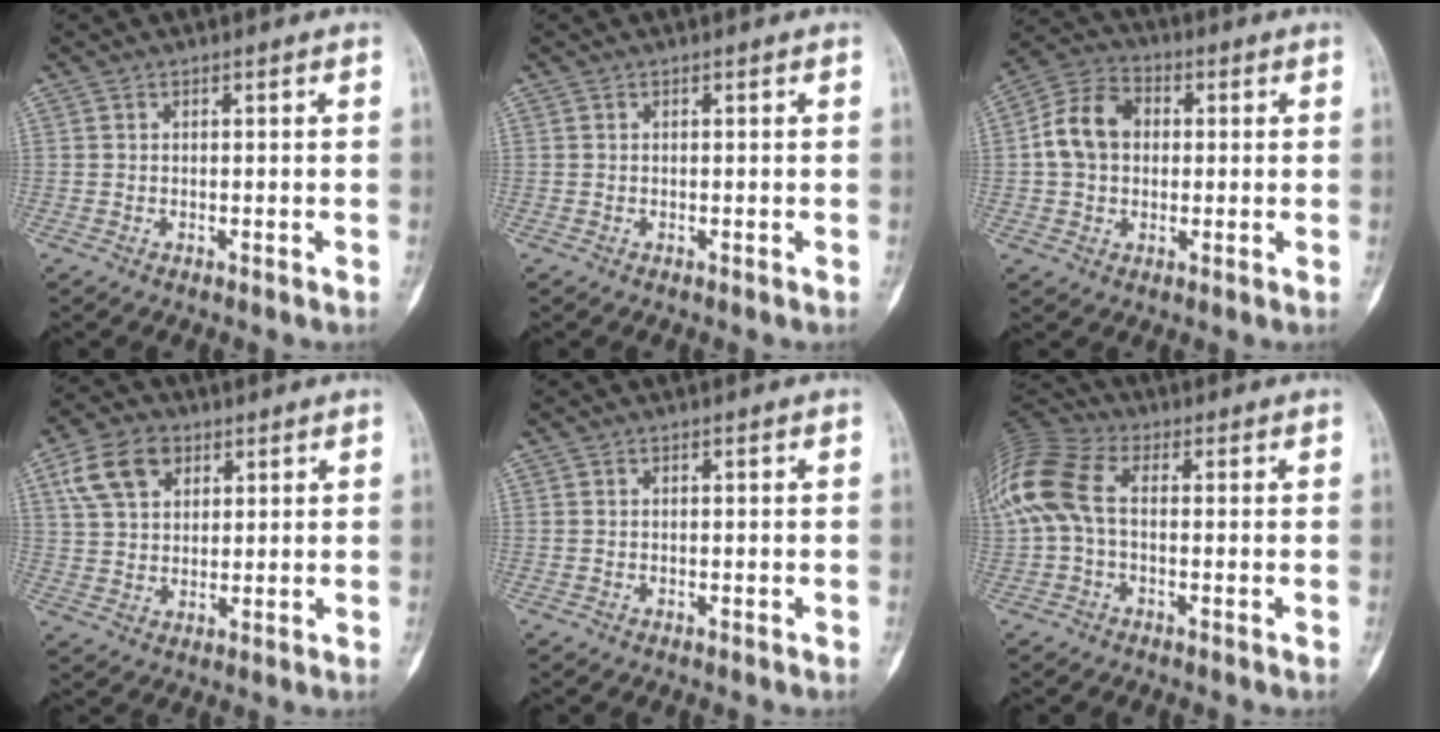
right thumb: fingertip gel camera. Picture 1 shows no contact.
{"total": 0.0}
{"total": 10.0, "force": [0.8, 7.7, 6.3], "torque": [-0.105, 0.027, 0.005]}
{"total": 9.6, "force": [4.3, 6.5, 5.6], "torque": [-0.085, -0.002, 0.080]}
{"total": 0.0}
{"total": 14.0, "force": [0.7, 8.6, 11.1], "torque": [-0.266, 0.030, 0.005]}